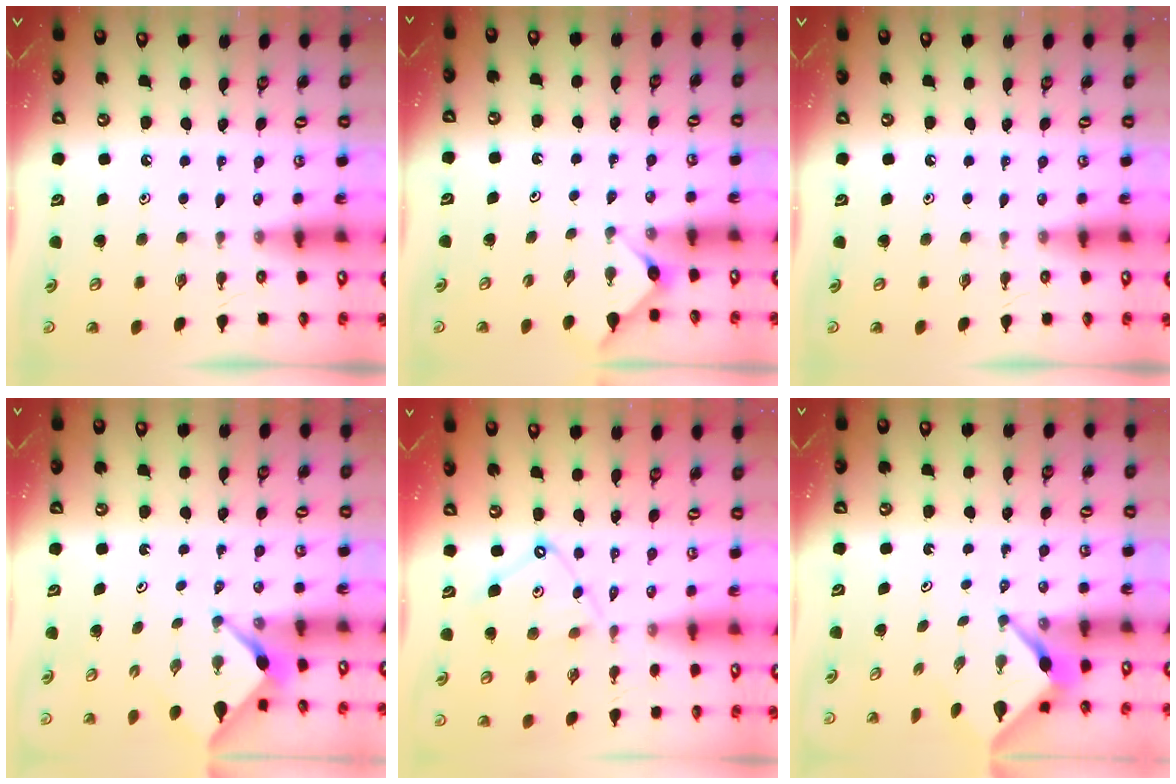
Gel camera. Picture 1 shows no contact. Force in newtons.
{"total": 4.0, "press": 4.0, "slide": 0.4}
{"total": 0.0}
{"total": 2.5, "press": 2.4, "slide": 0.3}
{"total": 10.1, "press": 10.1, "slide": 1.1}
{"total": 3.4, "press": 3.4, "slide": 0.1}